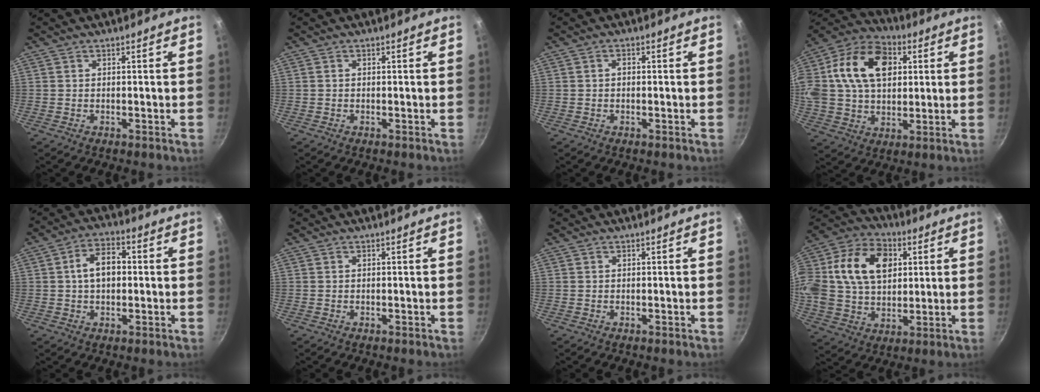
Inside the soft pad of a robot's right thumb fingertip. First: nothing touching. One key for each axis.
{"total": 0.0}
{"total": 1.0, "fx": 0.1, "fy": 0.7, "fz": 0.7, "tx": -0.011, "ty": 0.005, "tz": 0.001}
{"total": 24.2, "fx": 5.6, "fy": 16.6, "fz": 16.7, "tx": -0.302, "ty": 0.025, "tz": 0.085}
{"total": 7.6, "fx": 0.6, "fy": 4.9, "fz": 5.8, "tx": -0.074, "ty": 0.020, "tz": 0.002}
{"total": 0.0}
{"total": 0.0}
{"total": 23.7, "fx": 5.7, "fy": 16.6, "fz": 16.0, "tx": -0.291, "ty": 0.021, "tz": 0.090}